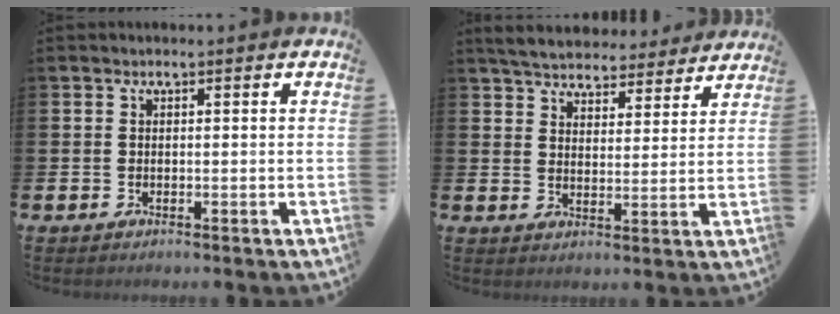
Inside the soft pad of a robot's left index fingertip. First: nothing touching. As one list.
[{"total": 5.5, "force": [5.4, 1.2, 0.4], "torque": [-0.031, -0.035, 0.094]}]